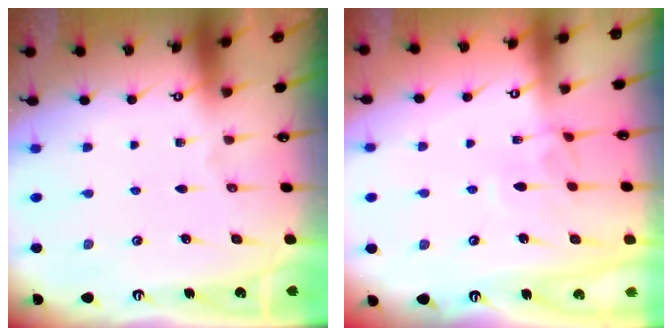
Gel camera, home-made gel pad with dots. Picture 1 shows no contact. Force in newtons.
{"total": 3.0, "press": 3.0, "slide": 0.2}